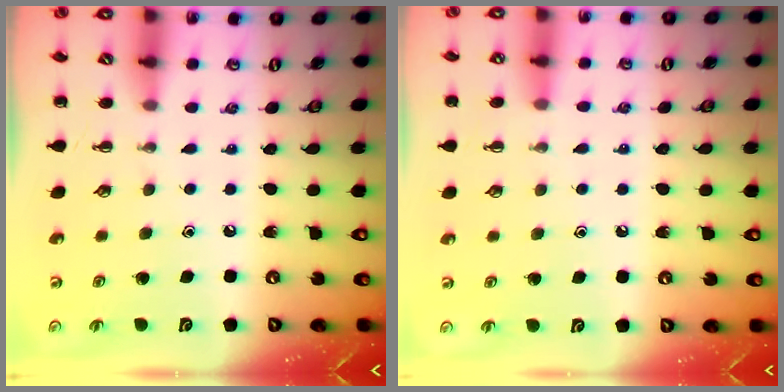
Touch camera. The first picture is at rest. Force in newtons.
{"total": 4.5, "press": 4.2, "slide": 1.8}